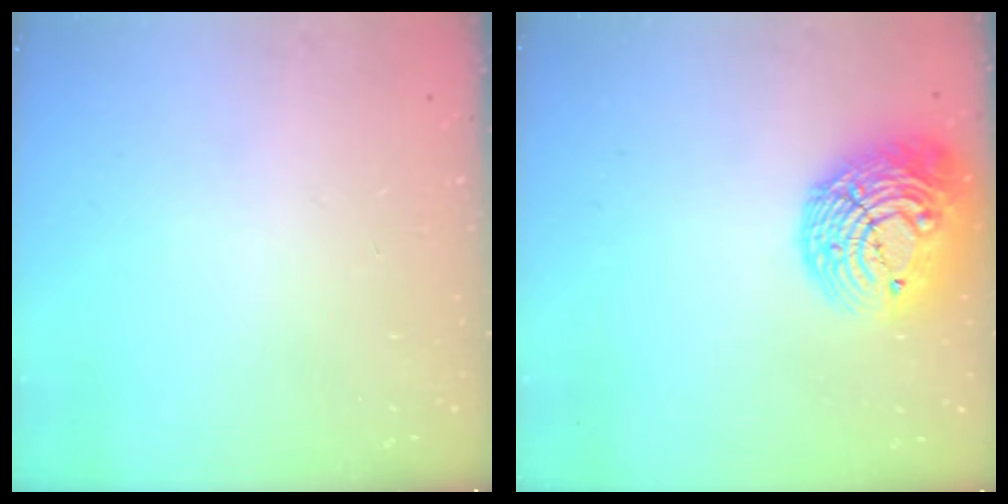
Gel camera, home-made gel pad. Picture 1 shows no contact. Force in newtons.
{"total": 23.2, "press": 23.2, "slide": 1.6}